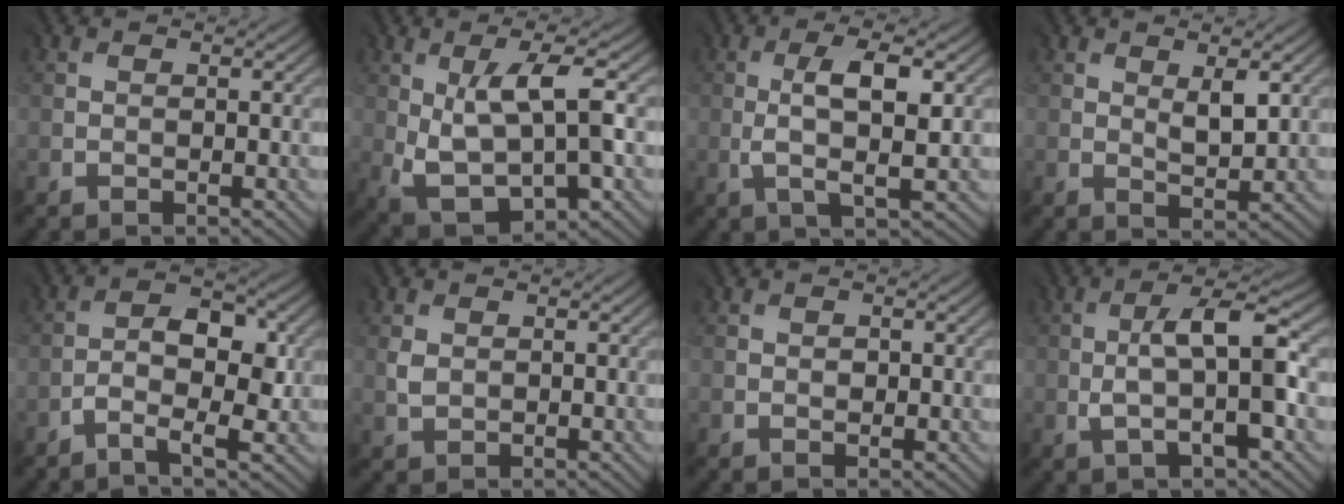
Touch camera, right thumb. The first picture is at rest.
{"total": 9.6, "force": [0.3, 3.8, 8.8], "torque": [-0.176, -0.006, 0.013]}
{"total": 5.6, "force": [0.6, 1.4, 5.4], "torque": [-0.102, 0.003, 0.011]}
{"total": 3.1, "force": [1.3, 1.2, 2.5], "torque": [-0.049, -0.008, 0.030]}
{"total": 4.9, "force": [-1.5, 1.9, 4.2], "torque": [-0.072, 0.011, -0.033]}
{"total": 1.1, "force": [0.4, 1.0, 0.2], "torque": [-0.008, -0.002, 0.010]}
{"total": 0.8, "force": [0.1, 0.6, 0.5], "torque": [-0.005, -0.001, 0.003]}
{"total": 7.8, "force": [-0.6, 2.2, 7.5], "torque": [-0.136, 0.017, -0.015]}